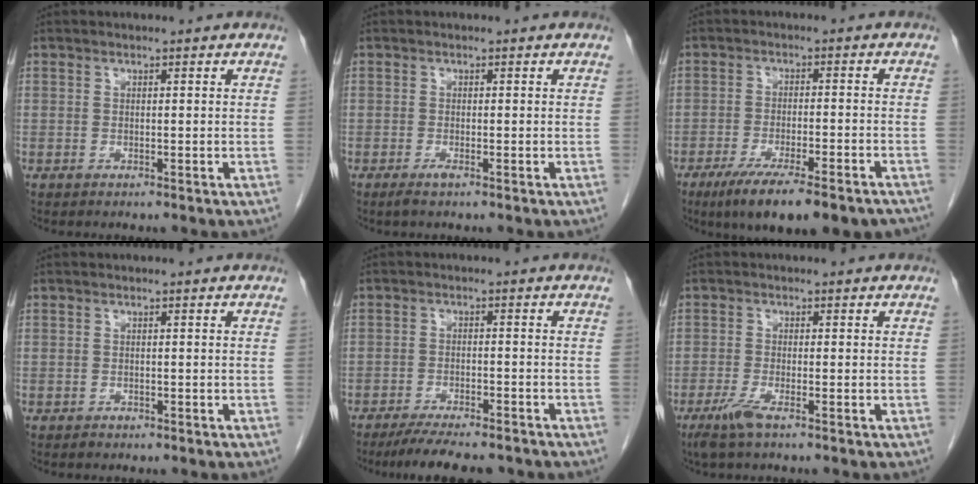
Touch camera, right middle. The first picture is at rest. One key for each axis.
{"total": 1.1, "fx": -0.7, "fy": 0.0, "fz": 0.8, "tx": -0.017, "ty": -0.002, "tz": -0.014}
{"total": 15.4, "fx": -11.5, "fy": 2.9, "fz": 9.8, "tx": -0.116, "ty": -0.018, "tz": -0.170}
{"total": 0.6, "fx": -0.4, "fy": 0.4, "fz": 0.1, "tx": -0.005, "ty": 0.001, "tz": -0.004}
{"total": 10.0, "fx": -8.7, "fy": 1.7, "fz": 4.7, "tx": -0.066, "ty": -0.011, "tz": -0.128}
{"total": 3.2, "fx": -2.1, "fy": 0.2, "fz": 2.4, "tx": -0.057, "ty": -0.010, "tz": -0.044}